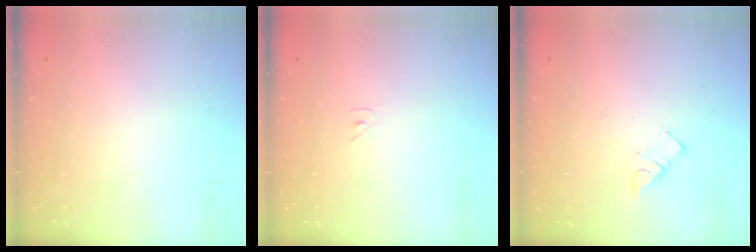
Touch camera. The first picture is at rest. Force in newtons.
{"total": 3.5, "press": 3.5, "slide": 0.5}
{"total": 3.6, "press": 3.5, "slide": 0.5}